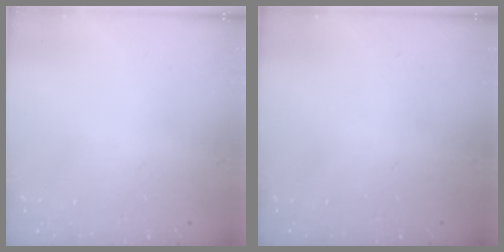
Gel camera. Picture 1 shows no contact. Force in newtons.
{"total": 0.0}